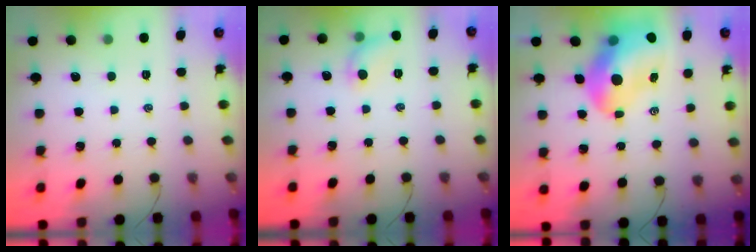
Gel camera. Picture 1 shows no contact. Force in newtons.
{"total": 6.4, "press": 6.3, "slide": 0.8}
{"total": 14.5, "press": 13.9, "slide": 4.1}